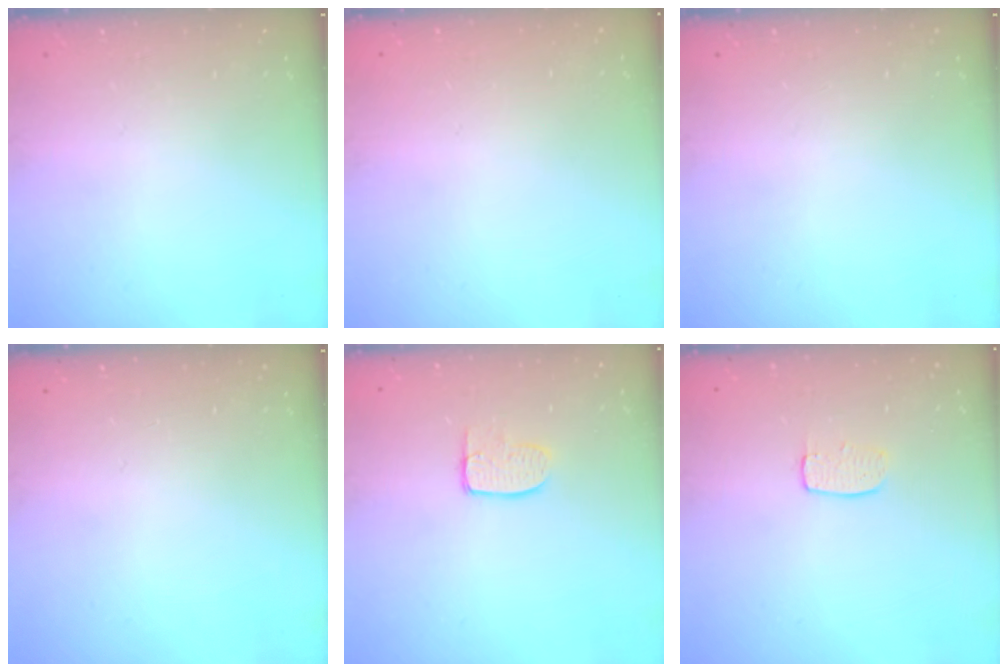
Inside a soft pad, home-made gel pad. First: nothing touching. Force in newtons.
{"total": 0.0}
{"total": 0.0}
{"total": 0.0}
{"total": 6.7, "press": 6.7, "slide": 0.4}
{"total": 5.6, "press": 5.6, "slide": 0.4}